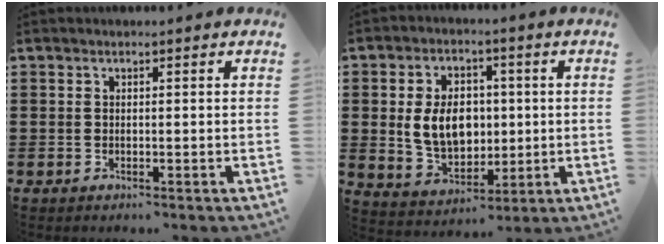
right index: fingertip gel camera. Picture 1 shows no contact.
{"total": 8.7, "force": [0.6, 6.2, 6.0], "torque": [-0.122, 0.010, 0.007]}